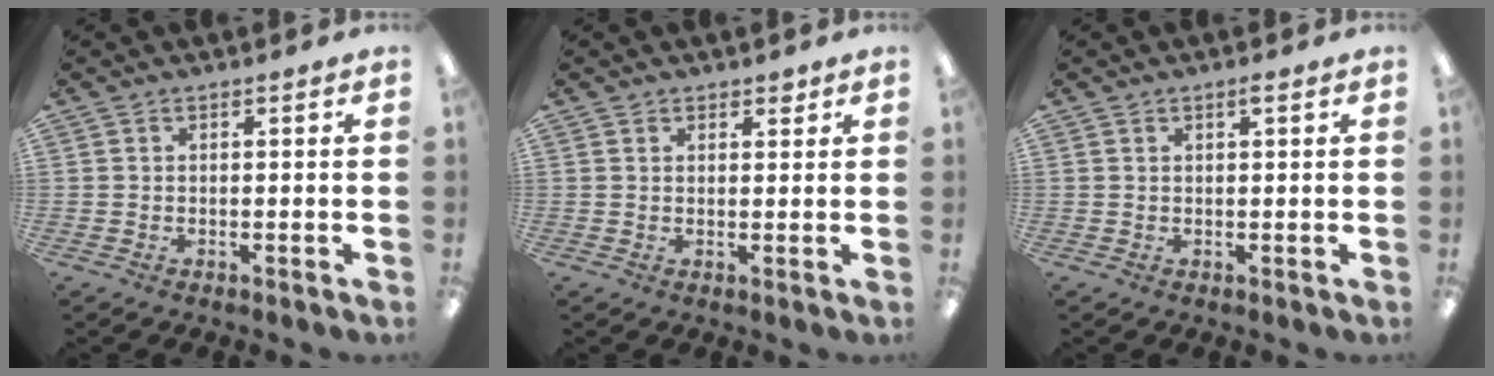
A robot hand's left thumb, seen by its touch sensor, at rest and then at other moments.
{"total": 1.9, "force": [1.4, 1.1, 0.5], "torque": [-0.002, -0.003, 0.024]}
{"total": 1.1, "force": [0.7, 0.3, 0.8], "torque": [-0.009, 0.000, 0.010]}